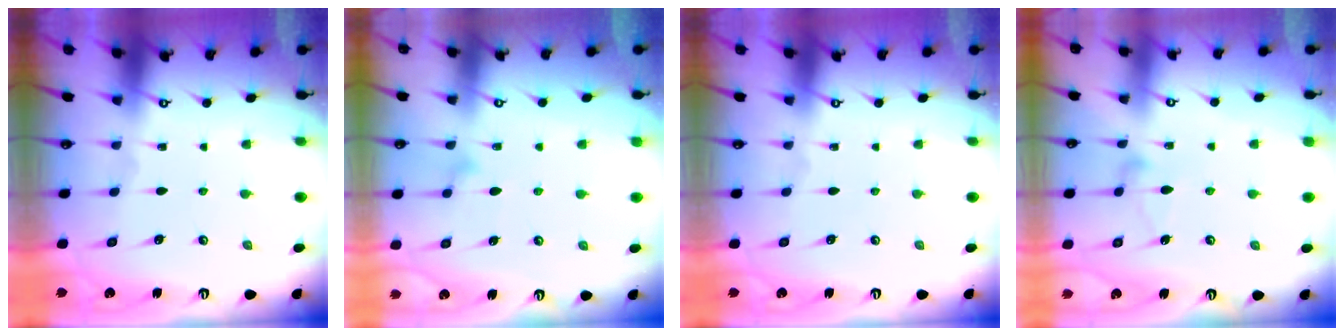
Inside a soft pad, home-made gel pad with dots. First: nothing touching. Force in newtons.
{"total": 9.5, "press": 9.5, "slide": 0.6}
{"total": 0.0}
{"total": 6.9, "press": 6.9, "slide": 0.3}